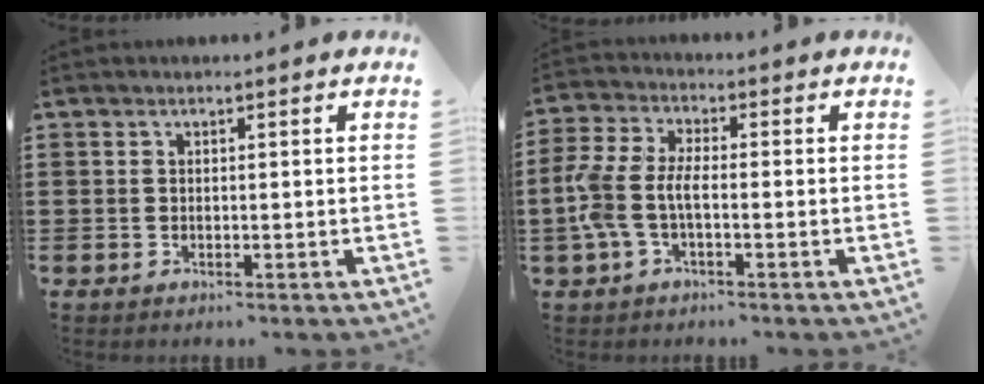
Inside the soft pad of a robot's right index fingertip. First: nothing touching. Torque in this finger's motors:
{"motor_torque": [1.03, -0.45, 0.46, 0.21]}